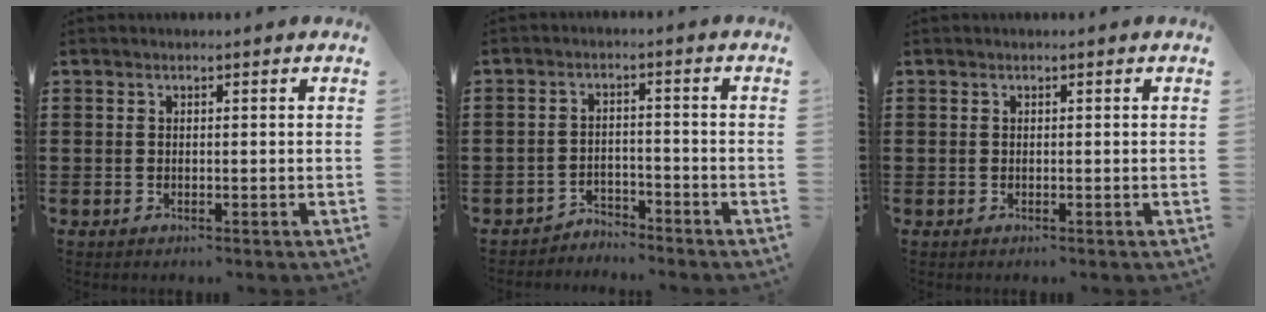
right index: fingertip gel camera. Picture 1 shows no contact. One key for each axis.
{"total": 3.1, "fx": -3.1, "fy": 0.5, "fz": -0.2, "tx": -0.006, "ty": 0.001, "tz": -0.067}
{"total": 0.0}